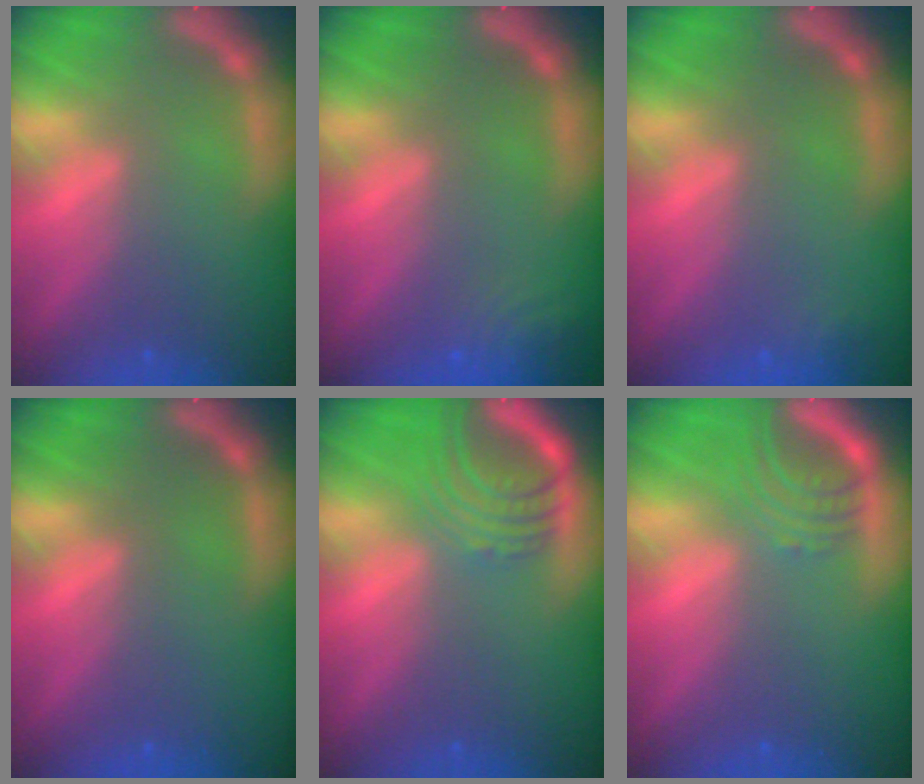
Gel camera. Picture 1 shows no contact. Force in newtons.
{"total": 3.5}
{"total": 0.9}
{"total": 0.0}
{"total": 6.1}
{"total": 3.9}